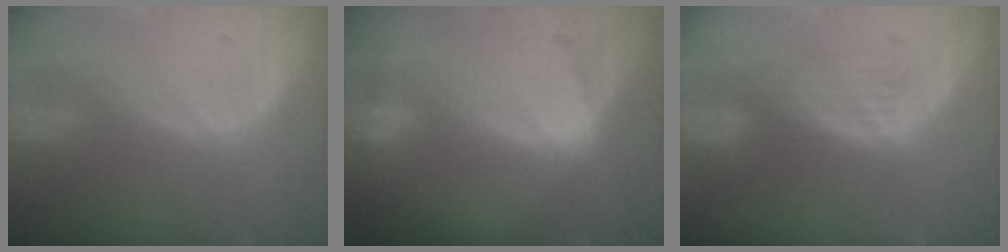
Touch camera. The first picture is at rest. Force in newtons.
{"total": 9.3, "press": 8.1, "slide": 4.6}
{"total": 4.4, "press": 3.7, "slide": 2.3}